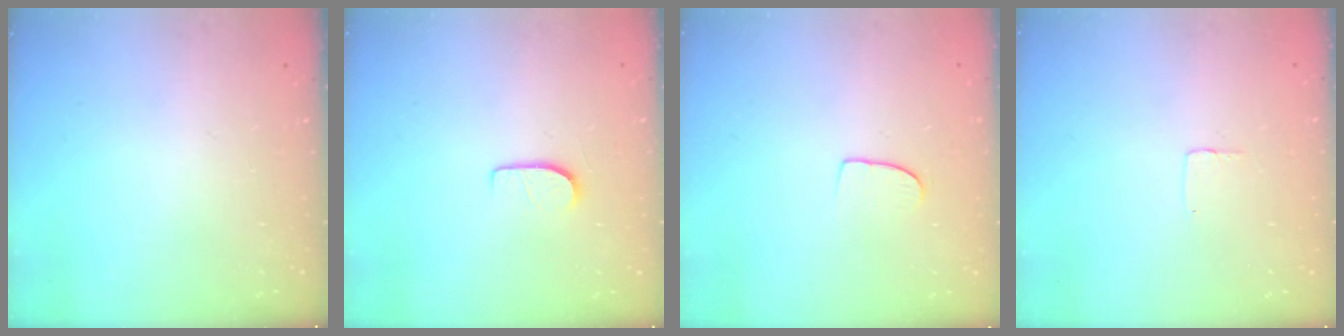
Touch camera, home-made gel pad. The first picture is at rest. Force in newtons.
{"total": 6.3, "press": 6.3, "slide": 0.7}
{"total": 6.1, "press": 6.1, "slide": 0.4}
{"total": 2.5, "press": 2.5, "slide": 0.1}